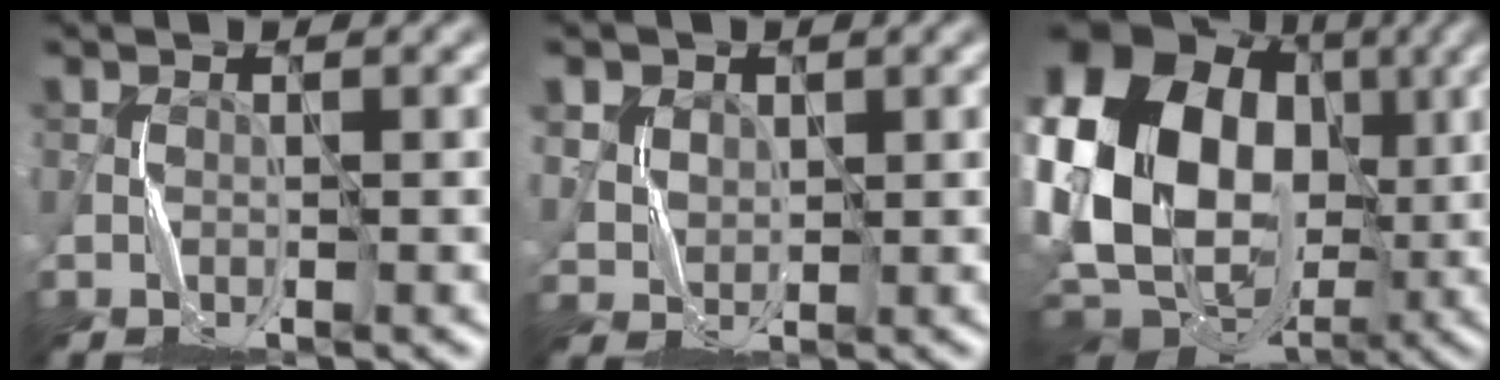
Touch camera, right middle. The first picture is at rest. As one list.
[{"total": 5.2, "force": [3.0, 3.6, 2.2], "torque": [-0.069, 0.008, 0.059]}, {"total": 22.0, "force": [1.4, 16.9, 13.9], "torque": [-0.280, 0.006, 0.013]}]